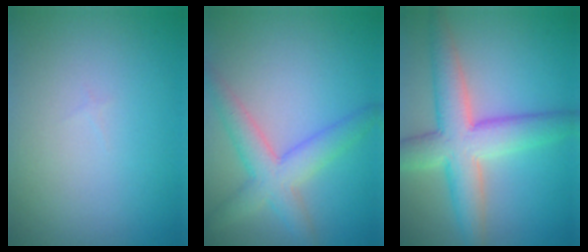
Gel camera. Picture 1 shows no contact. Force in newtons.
{"total": 4.5, "press": 4.5, "slide": 0.2}
{"total": 7.3, "press": 7.3, "slide": 0.4}